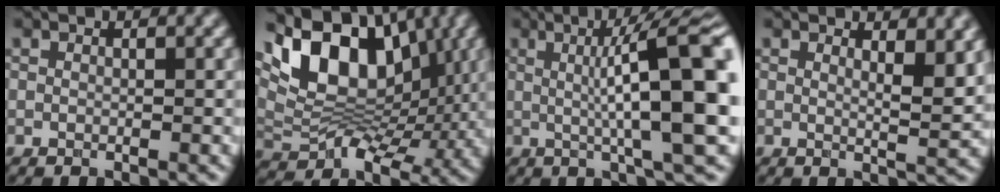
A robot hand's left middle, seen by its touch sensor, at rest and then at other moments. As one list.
[{"total": 10.7, "force": [3.8, 6.9, 7.3], "torque": [-0.131, 0.000, 0.075]}, {"total": 12.2, "force": [1.0, 2.4, 12.0], "torque": [-0.154, 0.015, 0.015]}, {"total": 4.2, "force": [1.8, 1.3, 3.6], "torque": [-0.039, 0.000, 0.031]}]